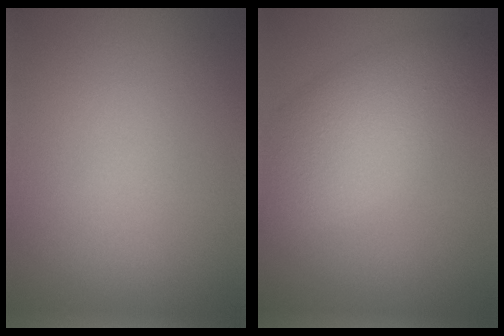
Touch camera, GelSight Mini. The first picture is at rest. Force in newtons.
{"total": 6.3, "press": 6.3, "slide": 0.4}